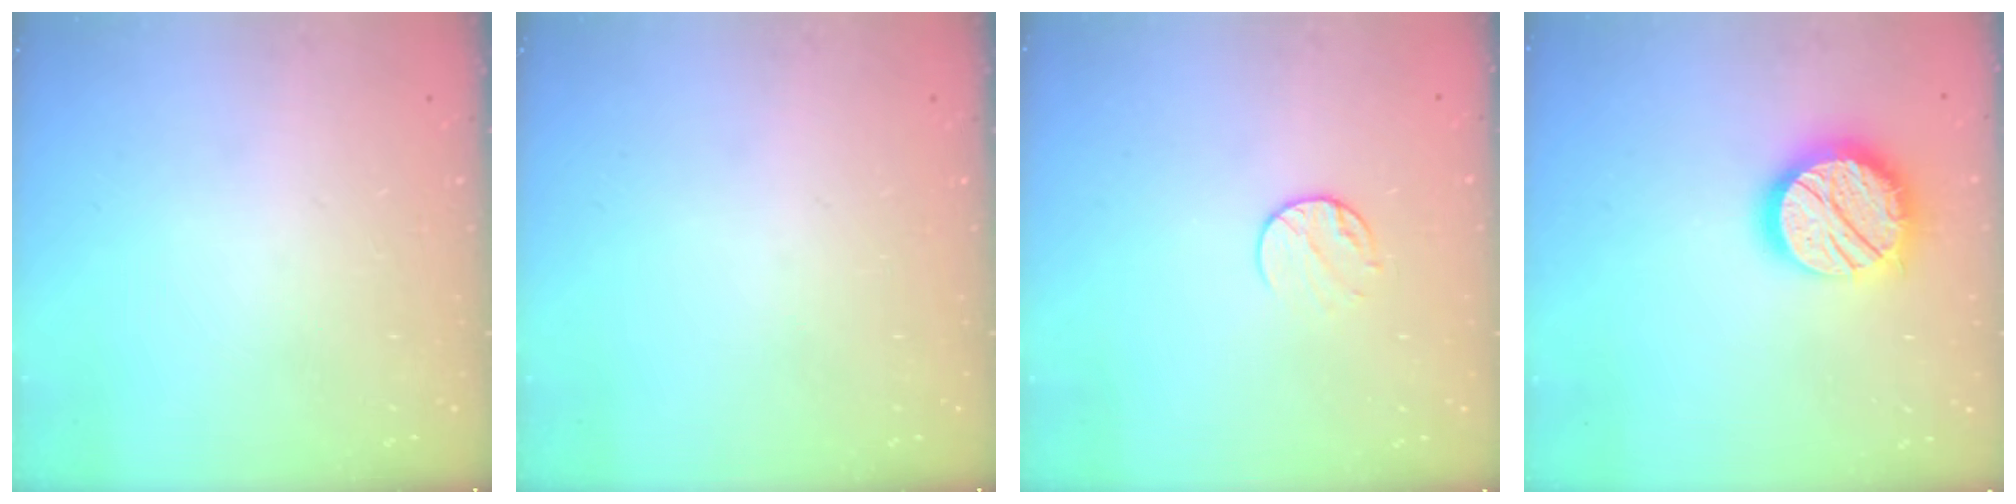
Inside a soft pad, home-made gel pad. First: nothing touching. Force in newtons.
{"total": 0.0}
{"total": 7.3, "press": 7.2, "slide": 0.7}
{"total": 17.9, "press": 17.9, "slide": 1.1}